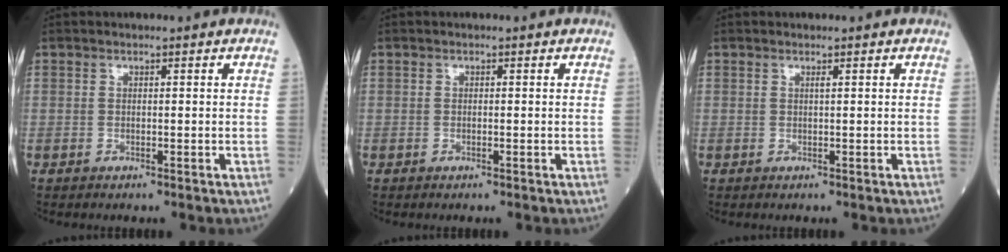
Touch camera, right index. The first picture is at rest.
{"total": 0.0}
{"total": 0.6, "force": [0.3, 0.2, 0.5], "torque": [-0.018, 0.006, 0.008]}